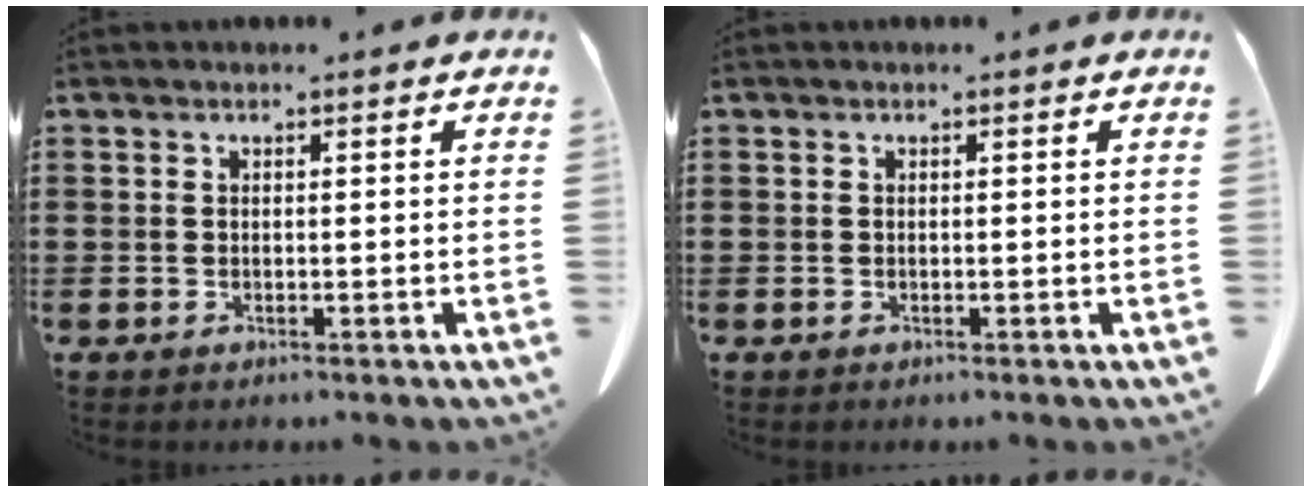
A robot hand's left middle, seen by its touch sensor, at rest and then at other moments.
{"total": 0.0}